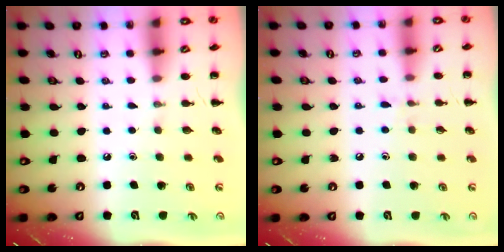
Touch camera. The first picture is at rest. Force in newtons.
{"total": 4.7, "press": 4.3, "slide": 1.8}